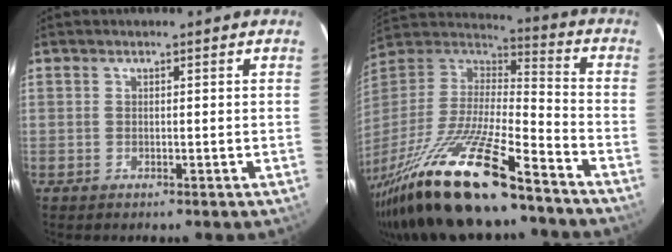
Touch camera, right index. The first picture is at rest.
{"total": 26.3, "force": [-18.9, 4.9, 17.7], "torque": [-0.345, -0.043, -0.336]}